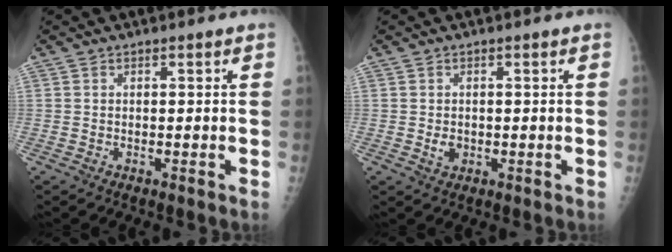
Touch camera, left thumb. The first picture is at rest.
{"total": 2.2, "force": [-0.3, 1.7, 1.3], "torque": [-0.014, 0.000, 0.000]}